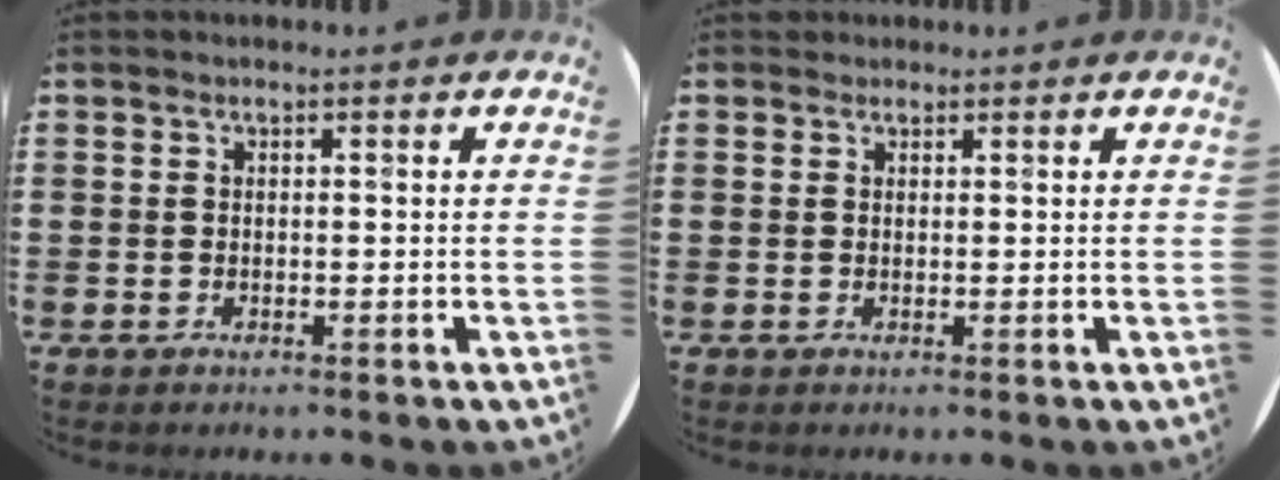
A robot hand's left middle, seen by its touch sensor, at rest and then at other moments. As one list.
[{"total": 0.8, "force": [0.7, 0.3, -0.2], "torque": [0.011, 0.001, 0.011]}]